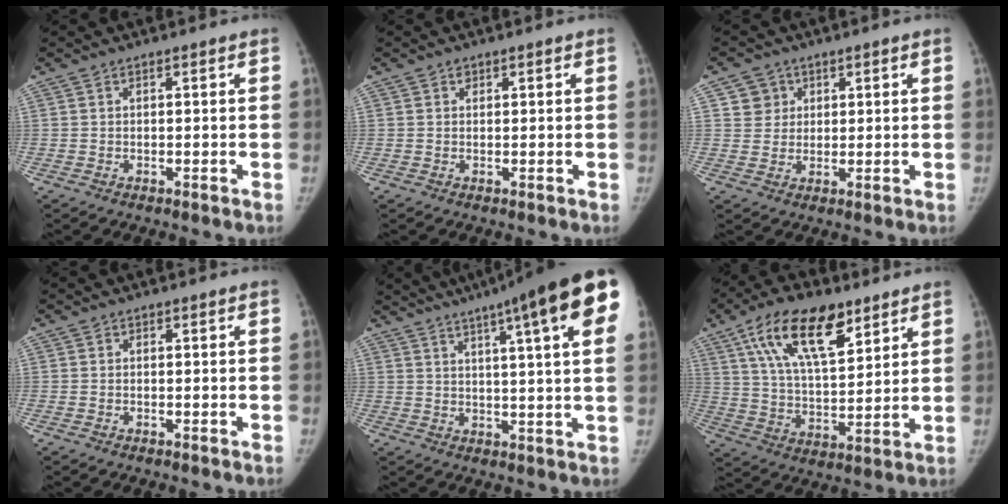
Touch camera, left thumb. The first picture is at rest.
{"total": 0.7, "force": [0.4, 0.6, 0.1], "torque": [0.010, -0.001, 0.005]}
{"total": 4.3, "force": [1.6, 4.0, -0.1], "torque": [0.032, -0.005, 0.024]}
{"total": 0.0}
{"total": 22.3, "force": [11.9, 3.0, 18.5], "torque": [-0.247, -0.003, 0.142]}
{"total": 17.4, "force": [9.6, 7.7, 12.3], "torque": [-0.181, -0.033, 0.172]}